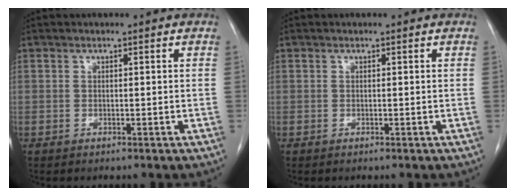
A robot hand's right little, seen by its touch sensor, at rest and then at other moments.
{"total": 0.0}